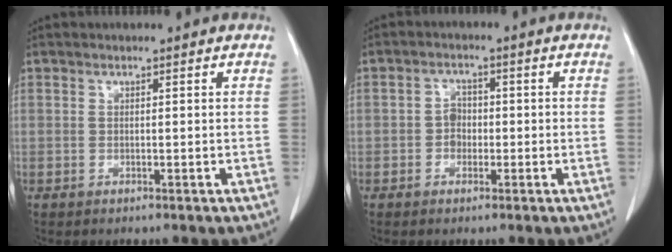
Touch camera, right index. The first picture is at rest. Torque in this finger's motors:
{"motor_torque": [0.41, -0.34, 0.00, 0.04]}